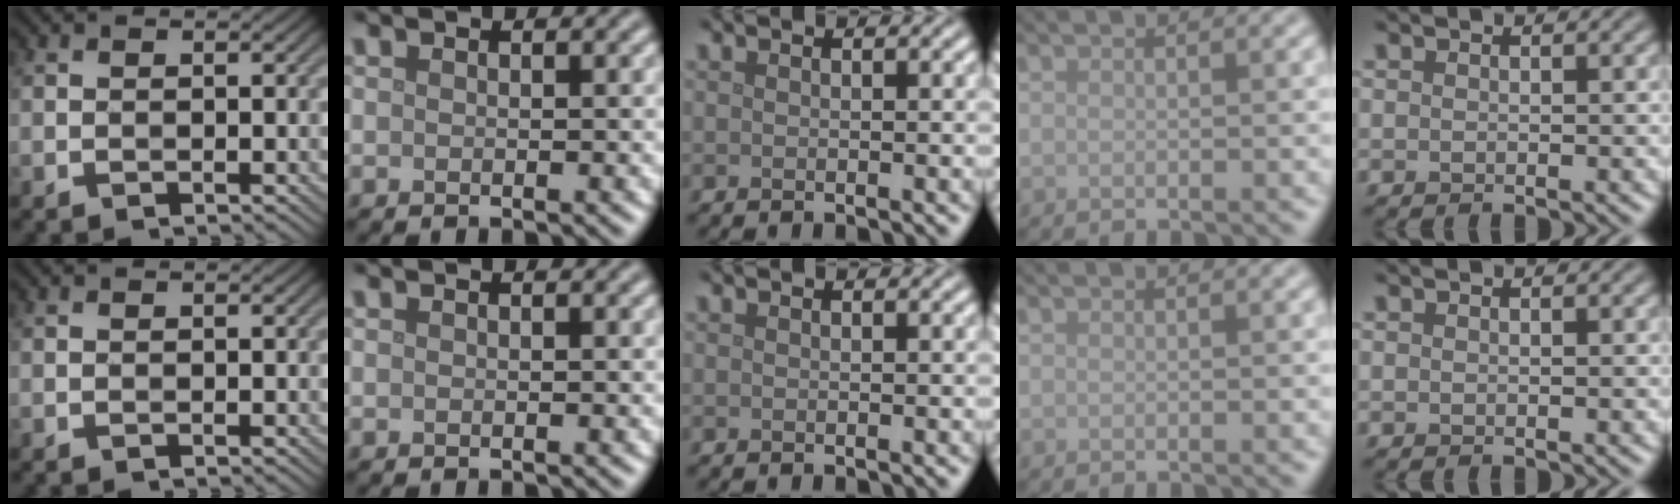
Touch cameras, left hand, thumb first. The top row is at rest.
{}